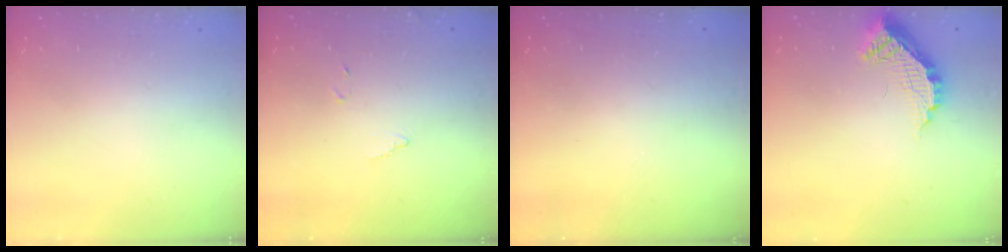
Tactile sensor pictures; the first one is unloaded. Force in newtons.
{"total": 7.7, "press": 7.7, "slide": 0.3}
{"total": 3.1, "press": 3.1, "slide": 0.1}
{"total": 11.3, "press": 11.3, "slide": 1.1}